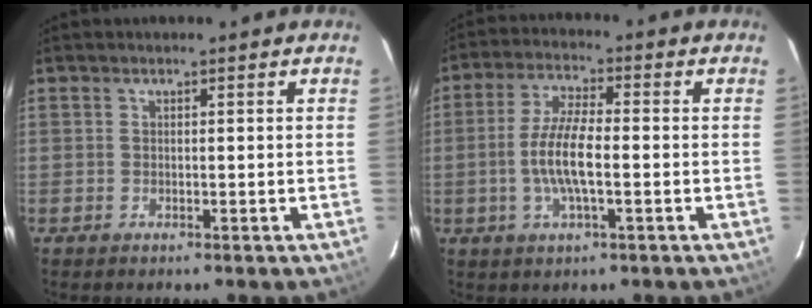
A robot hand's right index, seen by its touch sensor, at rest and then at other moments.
{"total": 8.3, "force": [-1.5, 2.1, 7.9], "torque": [-0.159, 0.001, -0.032]}